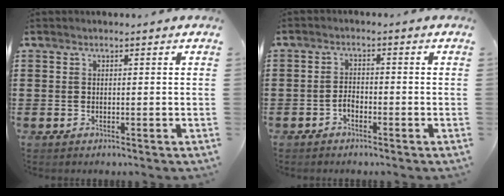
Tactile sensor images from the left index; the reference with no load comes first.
{"total": 1.9, "force": [-1.3, 0.9, 1.1], "torque": [-0.032, 0.002, -0.028]}